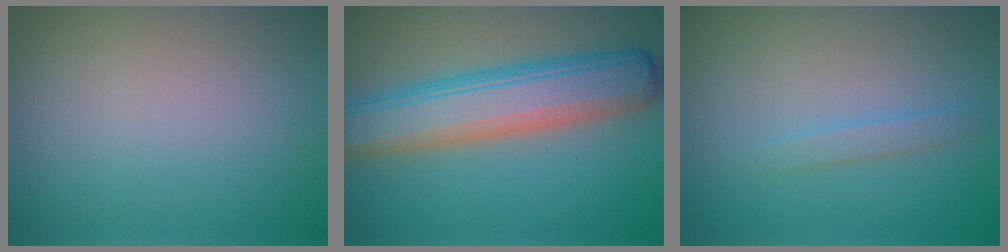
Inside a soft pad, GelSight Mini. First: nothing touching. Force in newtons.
{"total": 8.2, "press": 8.2, "slide": 0.3}
{"total": 1.2, "press": 1.2, "slide": 0.1}